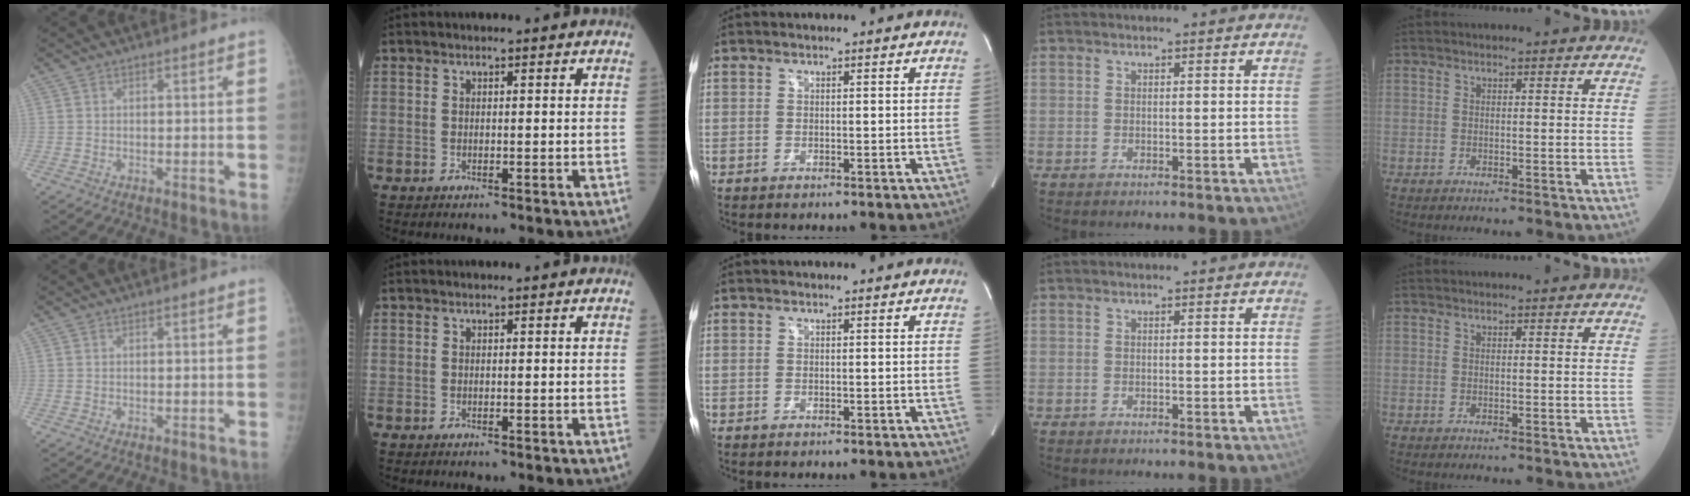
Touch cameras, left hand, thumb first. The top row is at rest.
{}